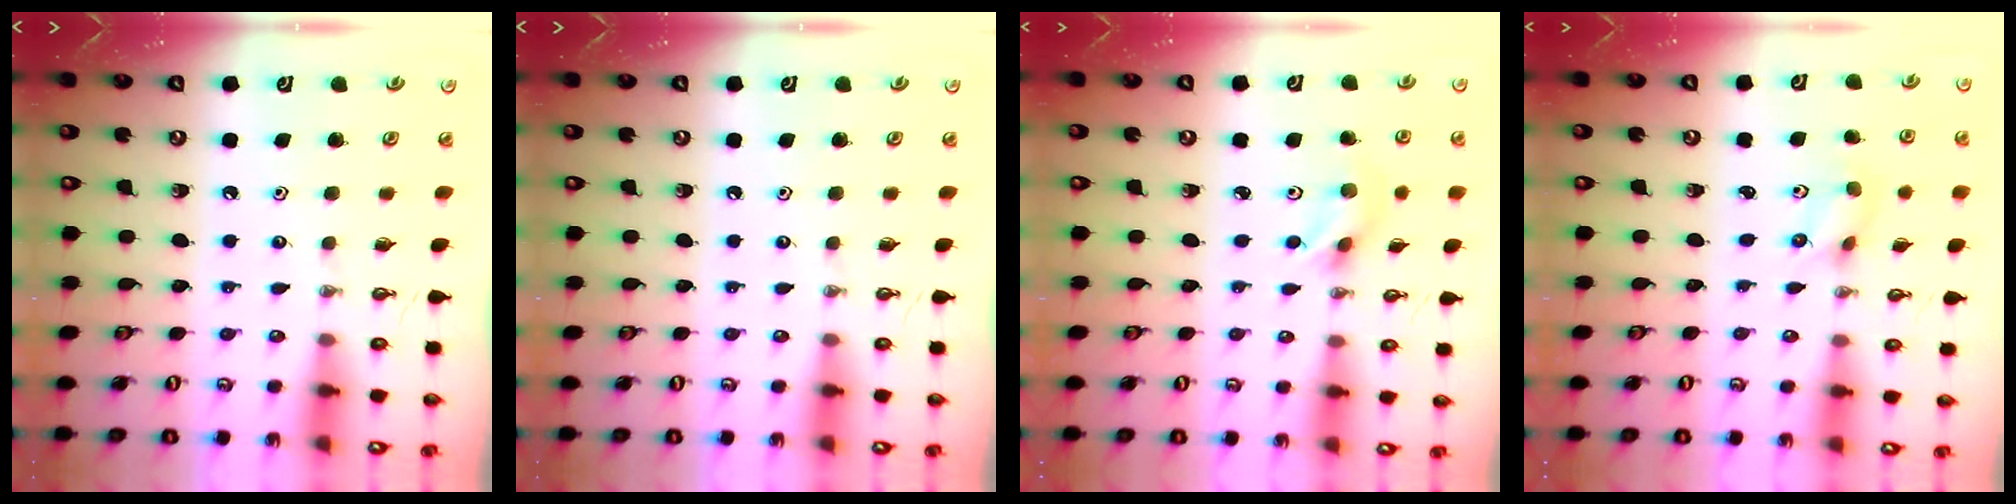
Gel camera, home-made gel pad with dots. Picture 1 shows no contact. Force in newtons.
{"total": 0.0}
{"total": 3.8, "press": 3.0, "slide": 2.3}
{"total": 2.1, "press": 1.9, "slide": 0.9}